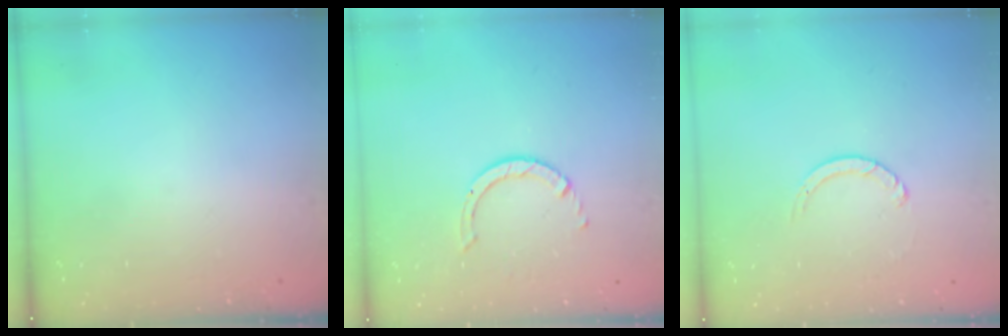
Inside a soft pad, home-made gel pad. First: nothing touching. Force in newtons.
{"total": 1.4, "press": 1.4, "slide": 0.2}
{"total": 1.3, "press": 1.2, "slide": 0.2}